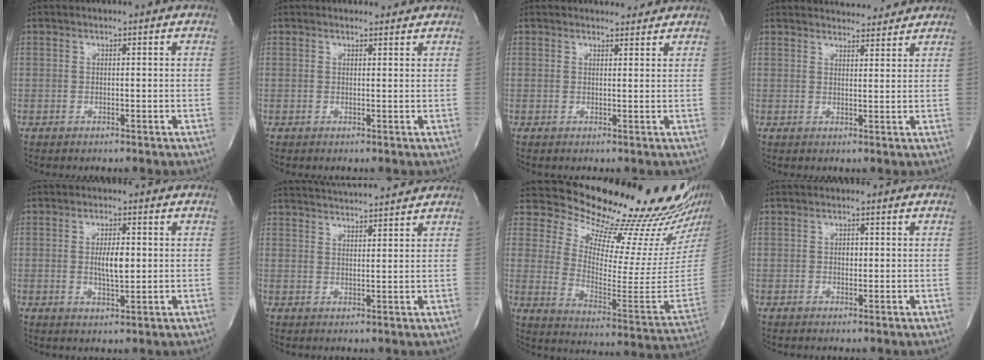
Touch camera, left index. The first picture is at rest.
{"total": 1.4, "force": [1.4, 0.3, -0.2], "torque": [-0.003, -0.003, 0.011]}
{"total": 2.5, "force": [2.5, 0.6, 0.0], "torque": [-0.002, 0.000, 0.025]}
{"total": 6.8, "force": [6.7, 1.2, 1.0], "torque": [-0.010, 0.006, 0.078]}
{"total": 4.0, "force": [-0.1, 1.1, 3.8], "torque": [-0.067, -0.006, -0.001]}
{"total": 10.9, "force": [10.3, 0.3, 3.7], "torque": [-0.068, 0.020, 0.146]}
{"total": 25.5, "force": [22.5, 4.4, 11.3], "torque": [-0.170, -0.097, 0.287]}
{"total": 0.8, "force": [-0.2, 0.6, 0.4], "torque": [-0.004, -0.001, -0.007]}